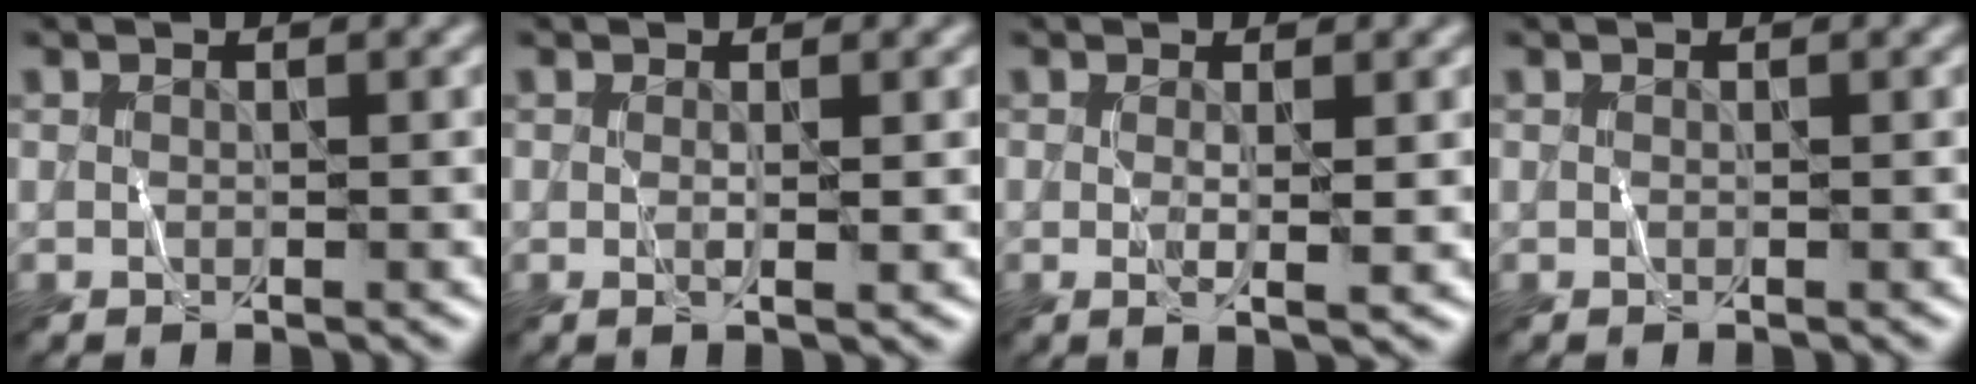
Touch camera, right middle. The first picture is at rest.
{"total": 1.1, "force": [0.2, 0.1, 1.1], "torque": [-0.018, -0.004, 0.002]}
{"total": 2.1, "force": [0.3, 0.4, 2.0], "torque": [-0.034, -0.006, 0.004]}
{"total": 0.0}